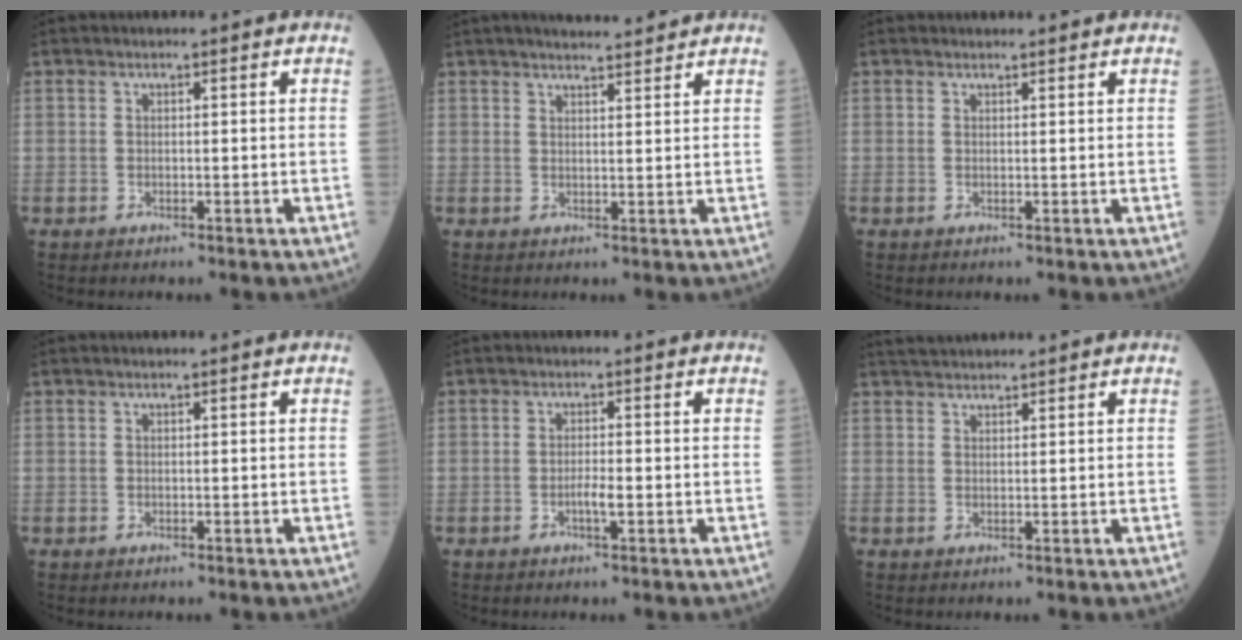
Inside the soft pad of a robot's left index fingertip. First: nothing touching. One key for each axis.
{"total": 7.4, "fx": 6.7, "fy": 0.6, "fz": 3.0, "tx": -0.042, "ty": 0.014, "tz": 0.090}
{"total": 1.7, "fx": 1.7, "fy": 0.1, "fz": 0.2, "tx": -0.006, "ty": 0.005, "tz": 0.021}
{"total": 0.0}
{"total": 1.8, "fx": -0.8, "fy": 0.1, "fz": 1.5, "tx": -0.029, "ty": -0.003, "tz": -0.016}
{"total": 3.9, "fx": 3.7, "fy": 0.3, "fz": 1.1, "tx": -0.017, "ty": 0.030, "tz": 0.067}